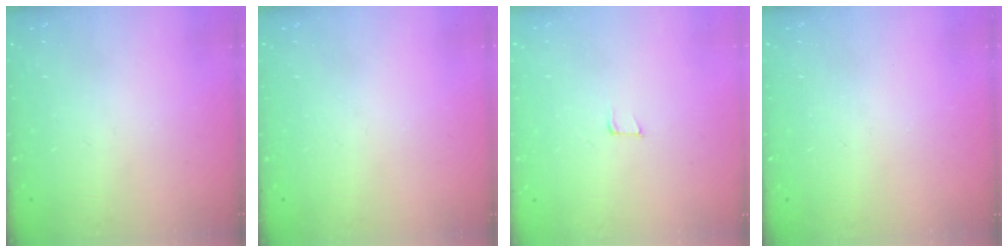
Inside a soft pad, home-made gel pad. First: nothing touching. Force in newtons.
{"total": 0.0}
{"total": 4.1, "press": 4.0, "slide": 1.1}
{"total": 0.0}